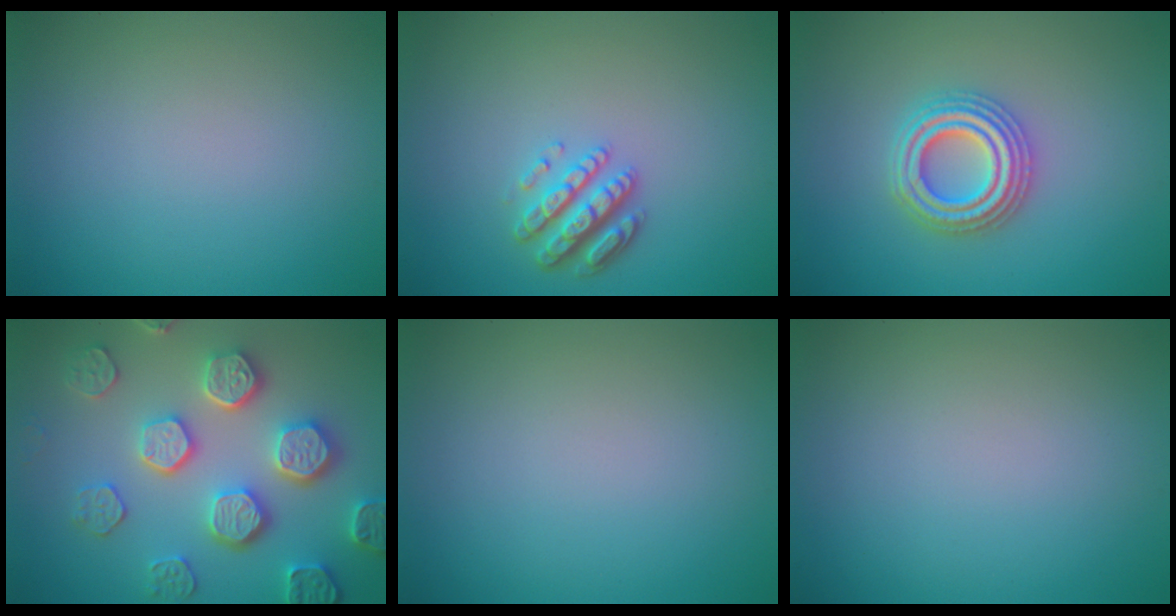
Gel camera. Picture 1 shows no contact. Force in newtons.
{"total": 3.3, "press": 3.0, "slide": 1.4}
{"total": 4.3, "press": 4.3, "slide": 0.7}
{"total": 6.0, "press": 5.5, "slide": 2.4}
{"total": 0.0}
{"total": 0.0}